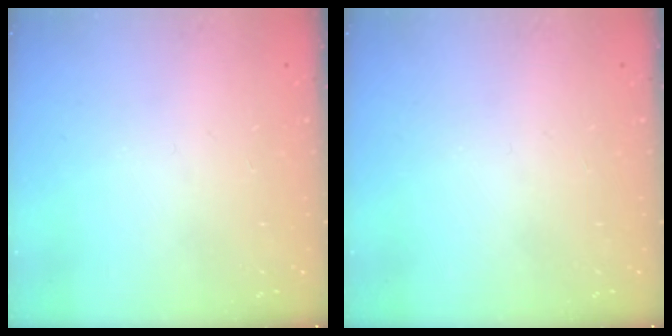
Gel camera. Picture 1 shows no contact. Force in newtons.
{"total": 0.0}